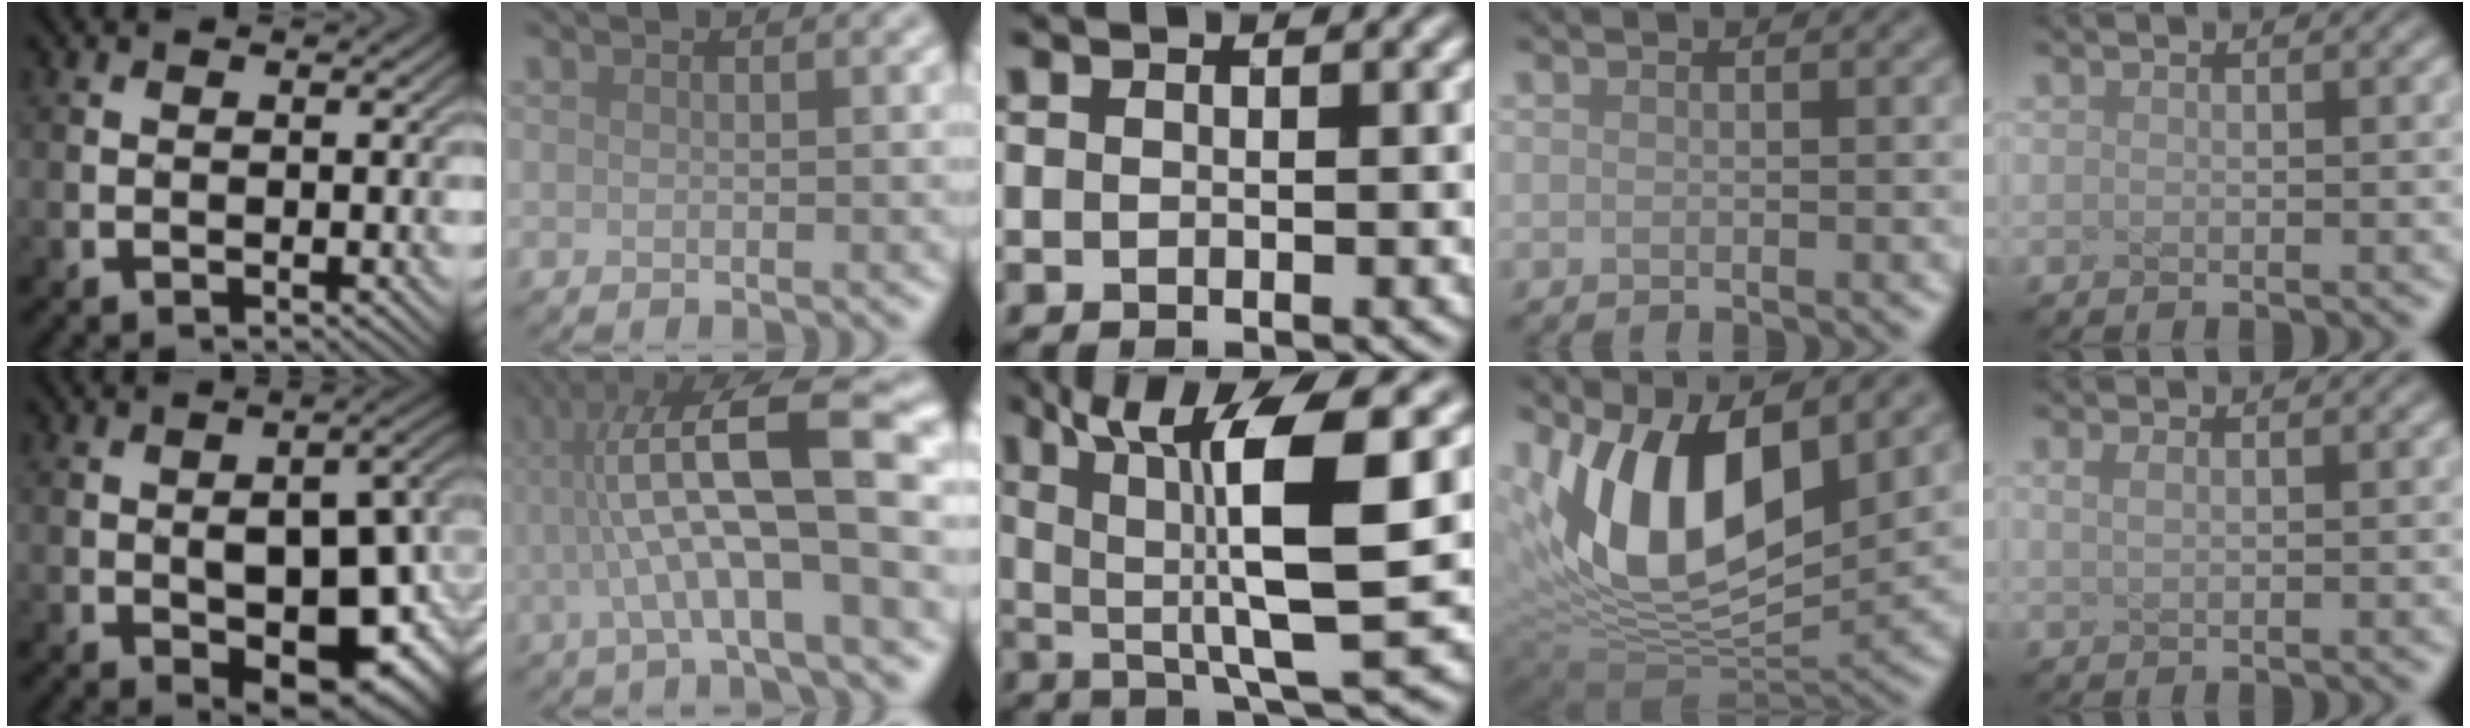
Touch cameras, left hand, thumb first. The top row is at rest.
{"thumb": {"total": 13.7, "force": [-3.0, 7.4, 11.2], "torque": [-0.143, -0.023, -0.031]}, "index": {"total": 11.3, "force": [0.9, 2.4, 11.0], "torque": [-0.177, 0.024, 0.018]}, "middle": {"total": 10.4, "force": [1.6, 2.2, 10.0], "torque": [-0.165, 0.001, 0.035]}, "ring": {"total": 14.1, "force": [4.4, 6.8, 11.5], "torque": [-0.198, 0.001, 0.070]}, "little": {"total": 0.9, "force": [0.4, 0.4, 0.8], "torque": [-0.016, 0.002, 0.009]}}